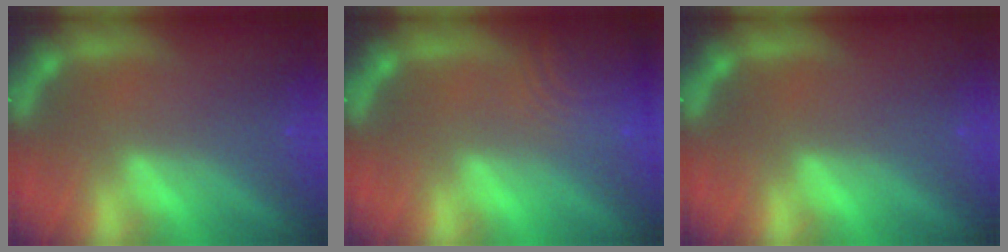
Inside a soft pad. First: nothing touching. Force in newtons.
{"total": 7.0}
{"total": 0.0}